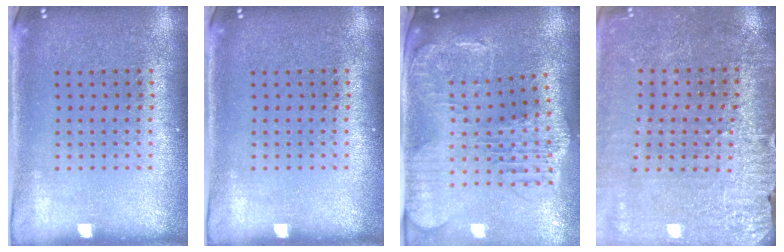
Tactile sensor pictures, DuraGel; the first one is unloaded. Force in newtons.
{"total": 0.0}
{"total": 2.2, "press": 2.0, "slide": 1.0}
{"total": 2.9, "press": 2.9, "slide": 0.2}